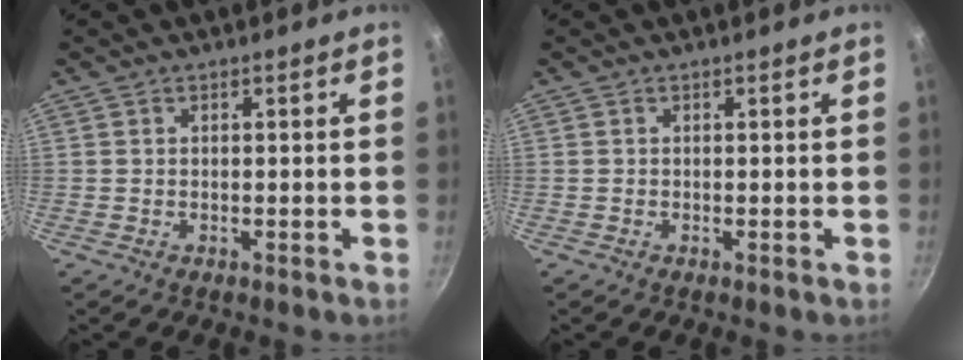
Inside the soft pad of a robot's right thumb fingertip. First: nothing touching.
{"total": 0.0}